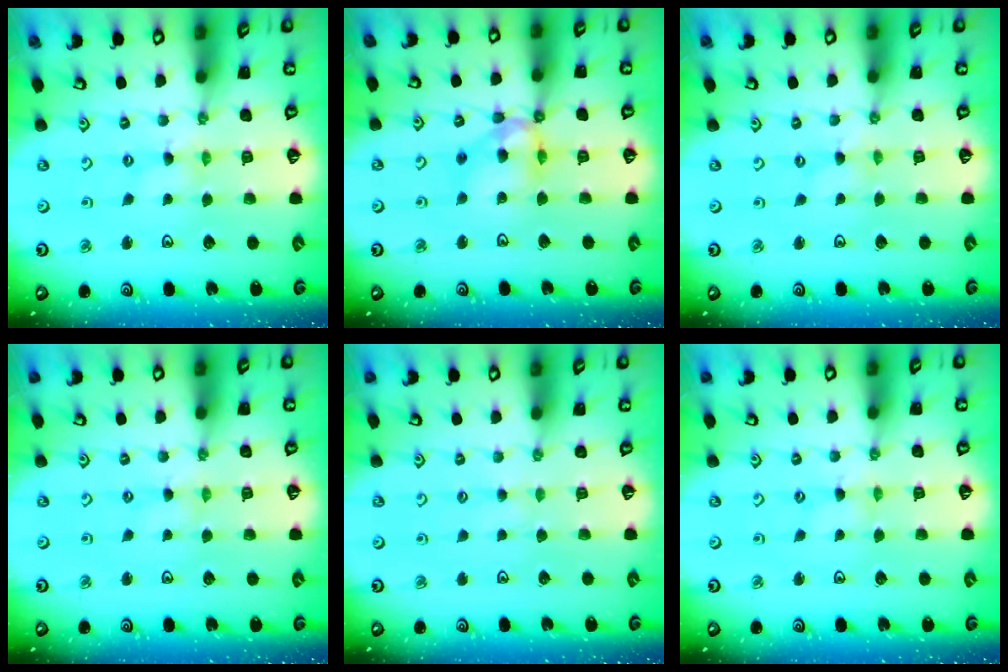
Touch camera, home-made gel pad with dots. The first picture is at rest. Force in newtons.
{"total": 12.6, "press": 12.5, "slide": 1.2}
{"total": 0.0}
{"total": 1.1, "press": 1.0, "slide": 0.4}
{"total": 2.0, "press": 2.0, "slide": 0.3}
{"total": 0.9, "press": 0.8, "slide": 0.2}